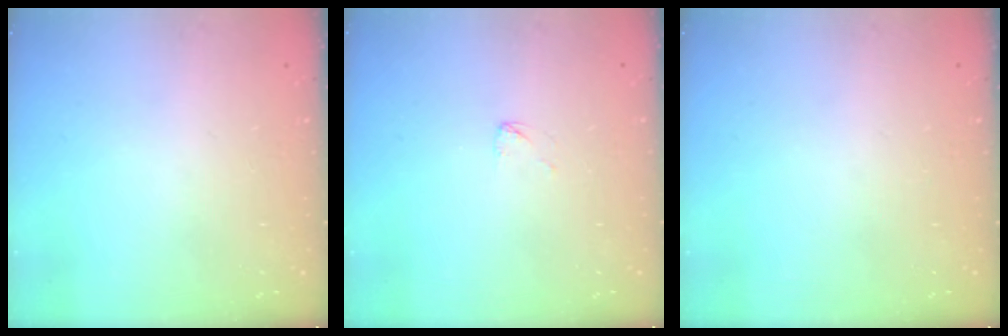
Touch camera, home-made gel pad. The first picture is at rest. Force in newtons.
{"total": 1.9, "press": 1.9, "slide": 0.1}
{"total": 0.0}